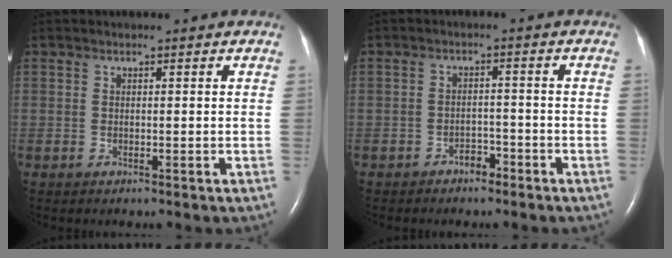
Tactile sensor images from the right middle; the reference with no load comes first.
{"total": 2.3, "force": [-1.8, 1.2, 0.9], "torque": [-0.011, 0.006, -0.027]}